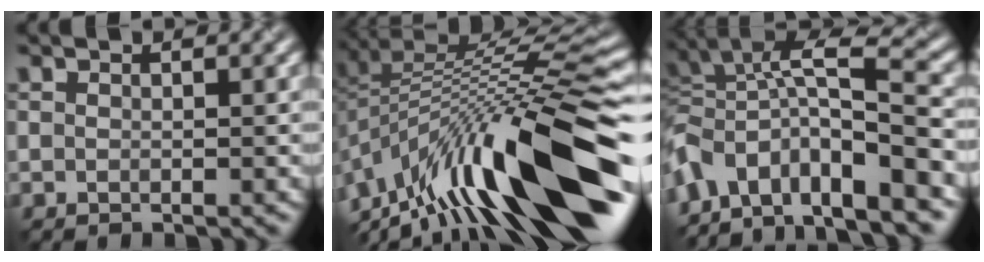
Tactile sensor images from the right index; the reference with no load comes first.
{"total": 15.0, "force": [-7.2, 4.1, 12.5], "torque": [-0.207, 0.037, -0.124]}
{"total": 11.1, "force": [-7.4, 4.3, 7.1], "torque": [-0.136, 0.018, -0.118]}